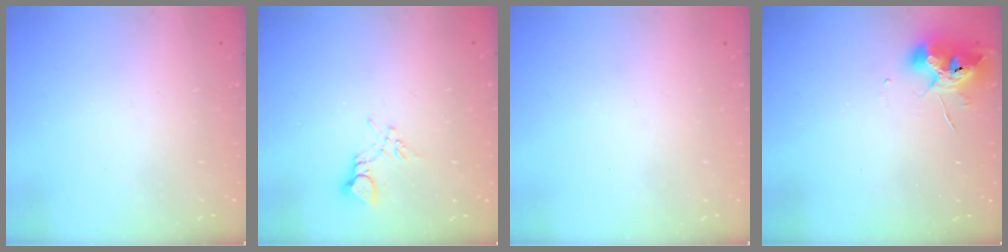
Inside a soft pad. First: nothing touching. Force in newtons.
{"total": 5.2, "press": 5.1, "slide": 0.7}
{"total": 0.0}
{"total": 9.7, "press": 9.6, "slide": 1.2}